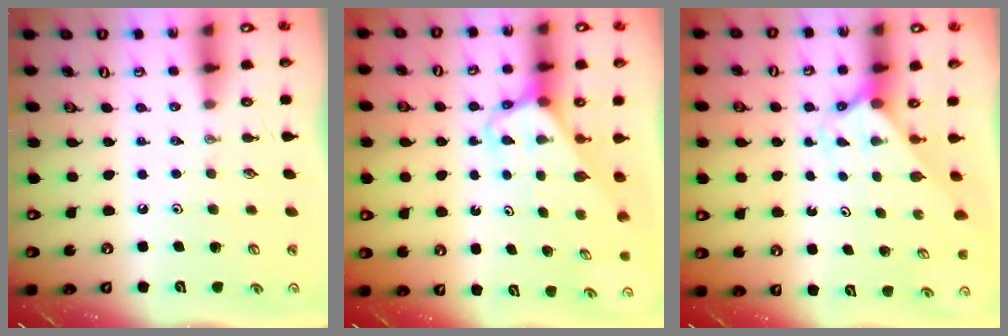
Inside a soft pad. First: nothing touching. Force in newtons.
{"total": 3.5, "press": 3.5, "slide": 0.2}
{"total": 2.0, "press": 2.0, "slide": 0.2}